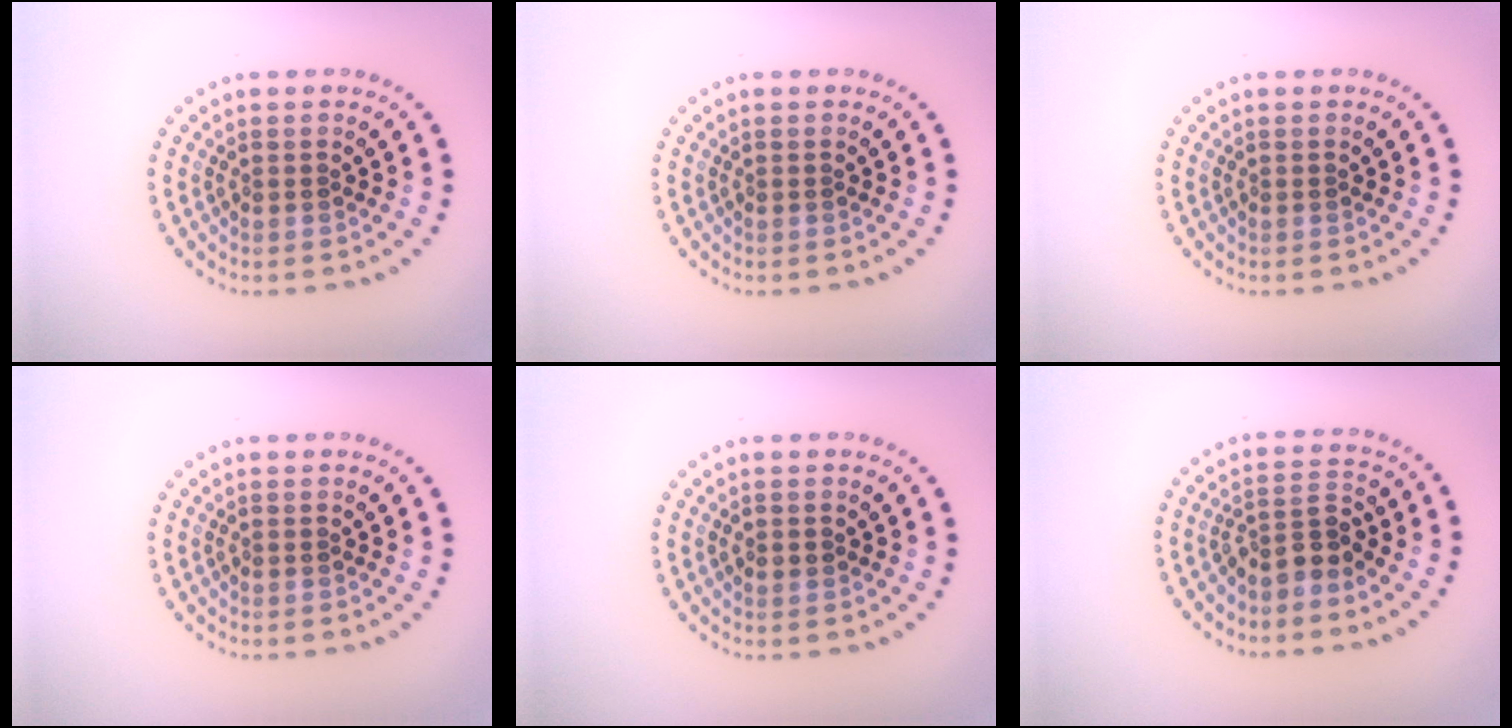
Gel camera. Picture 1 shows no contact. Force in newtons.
{"total": 0.0}
{"total": 0.0}
{"total": 0.0}
{"total": 1.1, "press": 1.1, "slide": 0.1}
{"total": 2.6, "press": 2.2, "slide": 1.5}